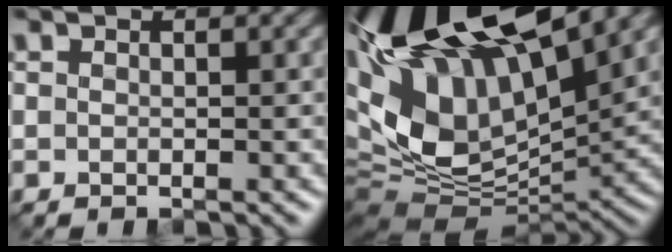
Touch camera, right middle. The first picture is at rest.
{"total": 17.0, "force": [6.3, 8.1, 13.6], "torque": [-0.245, 0.007, 0.135]}